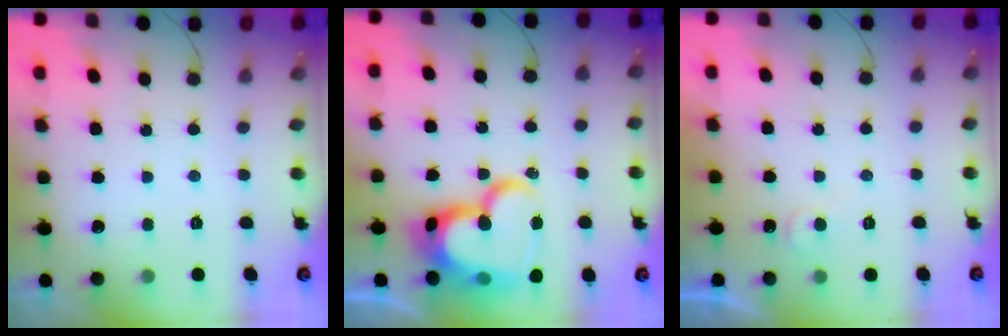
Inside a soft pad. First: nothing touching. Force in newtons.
{"total": 23.4, "press": 23.3, "slide": 2.4}
{"total": 4.2, "press": 4.1, "slide": 0.4}